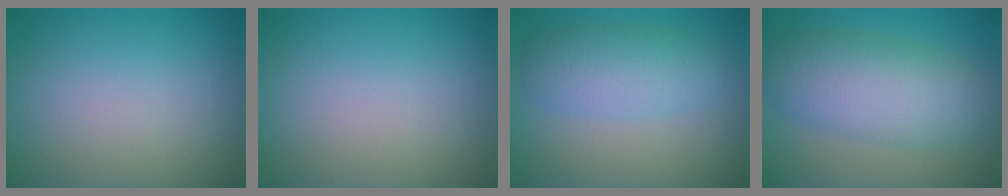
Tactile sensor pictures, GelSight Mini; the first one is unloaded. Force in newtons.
{"total": 0.0}
{"total": 4.1, "press": 4.1, "slide": 0.2}
{"total": 7.0, "press": 7.0, "slide": 0.3}